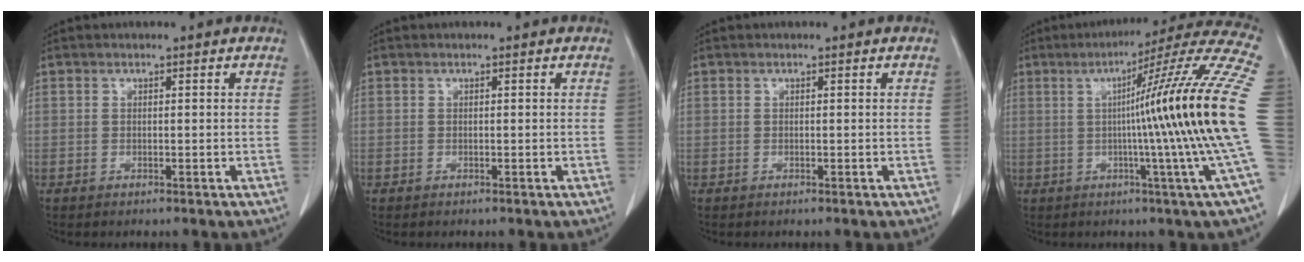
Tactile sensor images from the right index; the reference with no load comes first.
{"total": 0.0}
{"total": 0.0}
{"total": 23.3, "force": [-0.2, -2.9, 23.1], "torque": [-0.232, 0.016, -0.021]}